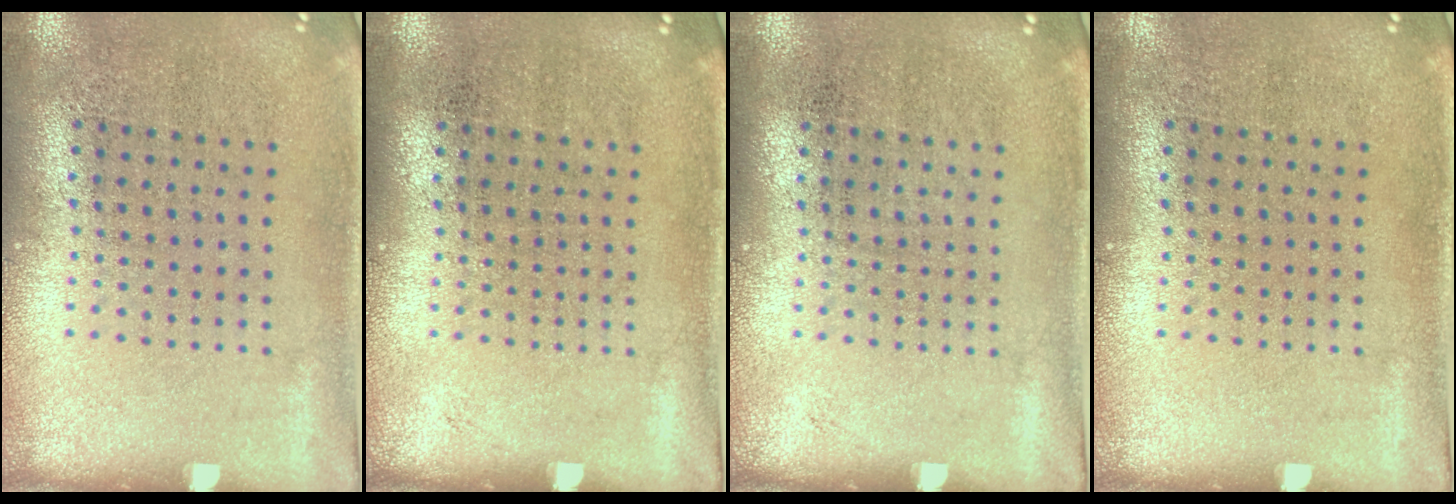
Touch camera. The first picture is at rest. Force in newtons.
{"total": 0.0}
{"total": 0.0}
{"total": 0.0}